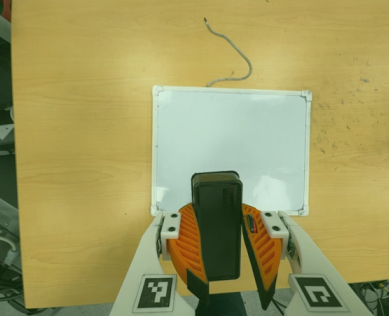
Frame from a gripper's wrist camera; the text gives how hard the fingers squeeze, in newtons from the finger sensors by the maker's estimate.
{"total": 10.6, "left": 10.1, "right": 11.1}